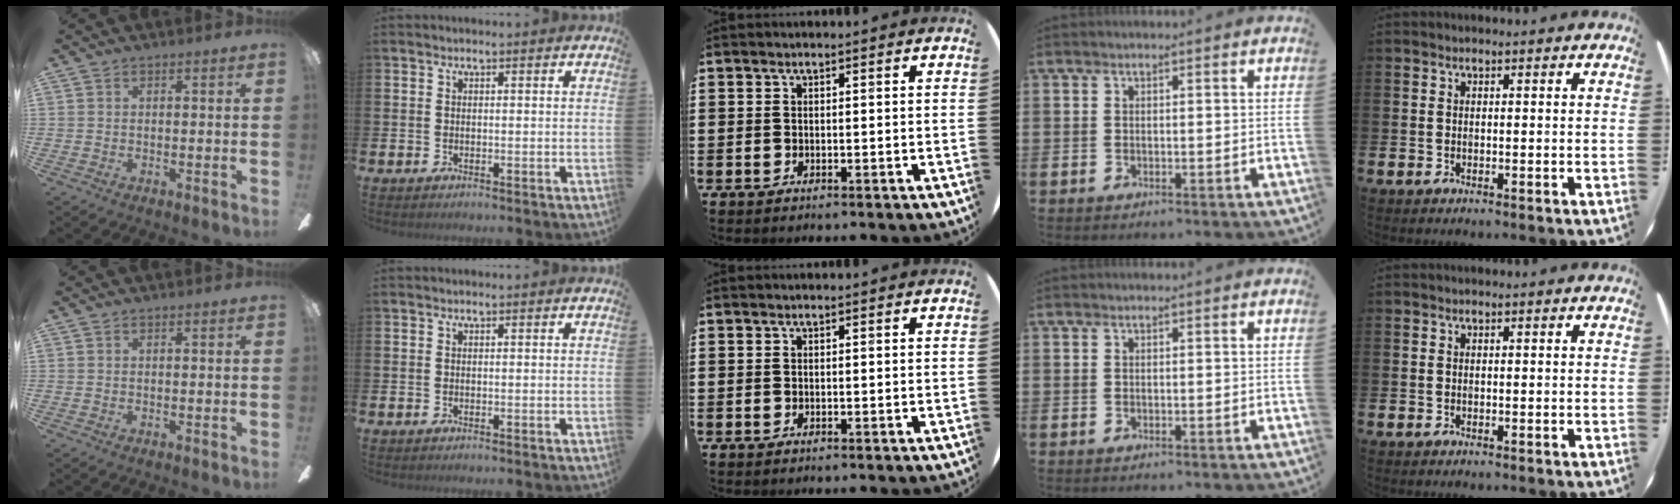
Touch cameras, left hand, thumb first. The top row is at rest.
{}